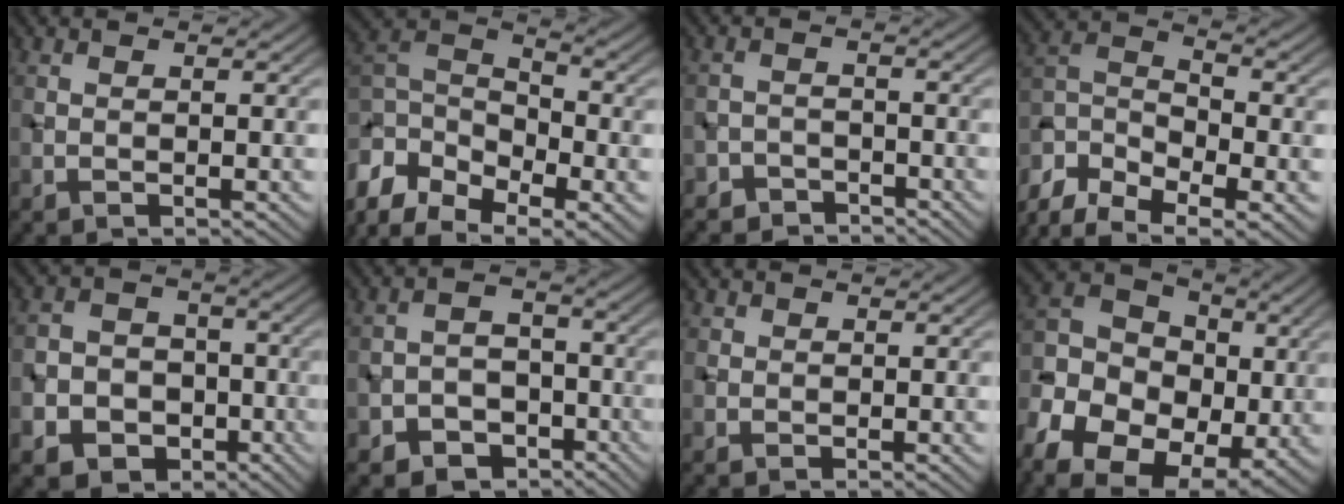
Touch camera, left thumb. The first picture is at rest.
{"total": 13.2, "force": [-7.0, 7.5, 8.3], "torque": [-0.211, -0.002, -0.126]}
{"total": 2.8, "force": [-2.4, 1.4, 0.1], "torque": [0.008, 0.004, -0.050]}
{"total": 11.6, "force": [-7.6, 4.7, 7.4], "torque": [-0.164, -0.016, -0.156]}
{"total": 8.5, "force": [-3.6, 7.1, 2.9], "torque": [-0.075, -0.016, -0.082]}
{"total": 6.7, "force": [-3.7, 5.0, 2.6], "torque": [-0.040, -0.004, -0.068]}
{"total": 1.5, "force": [0.7, 1.3, 0.2], "torque": [-0.003, -0.003, 0.012]}
{"total": 15.9, "force": [-5.6, 11.6, 9.4], "torque": [-0.239, -0.024, -0.095]}